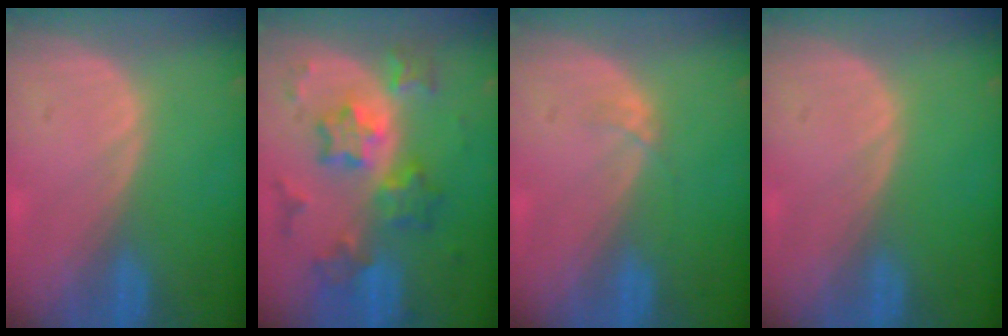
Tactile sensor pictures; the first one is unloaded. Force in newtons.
{"total": 9.0, "press": 9.0, "slide": 0.6}
{"total": 0.9, "press": 0.9, "slide": 0.1}
{"total": 0.0}